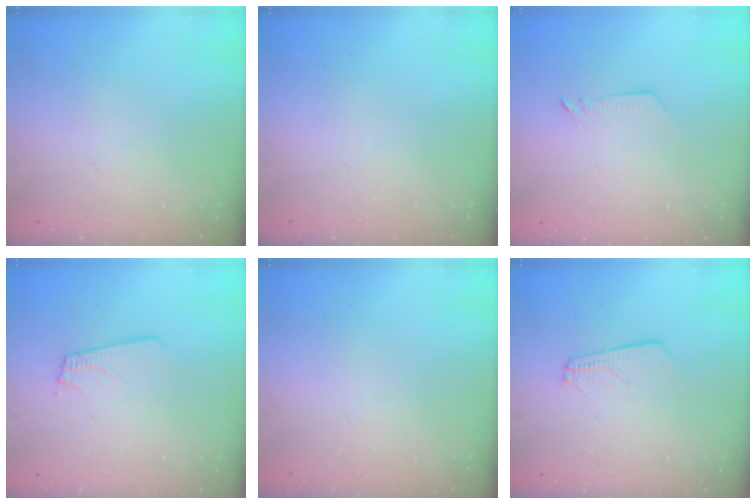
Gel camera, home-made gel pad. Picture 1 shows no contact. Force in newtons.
{"total": 0.0}
{"total": 3.7, "press": 3.7, "slide": 0.3}
{"total": 1.9, "press": 1.9, "slide": 0.1}
{"total": 0.0}
{"total": 4.0, "press": 3.9, "slide": 0.5}